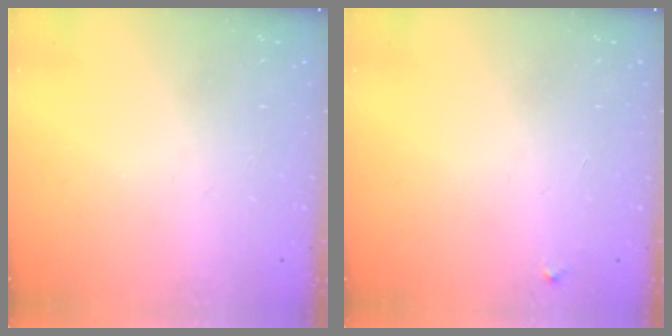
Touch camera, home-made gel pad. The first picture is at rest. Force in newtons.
{"total": 2.3, "press": 2.3, "slide": 0.2}